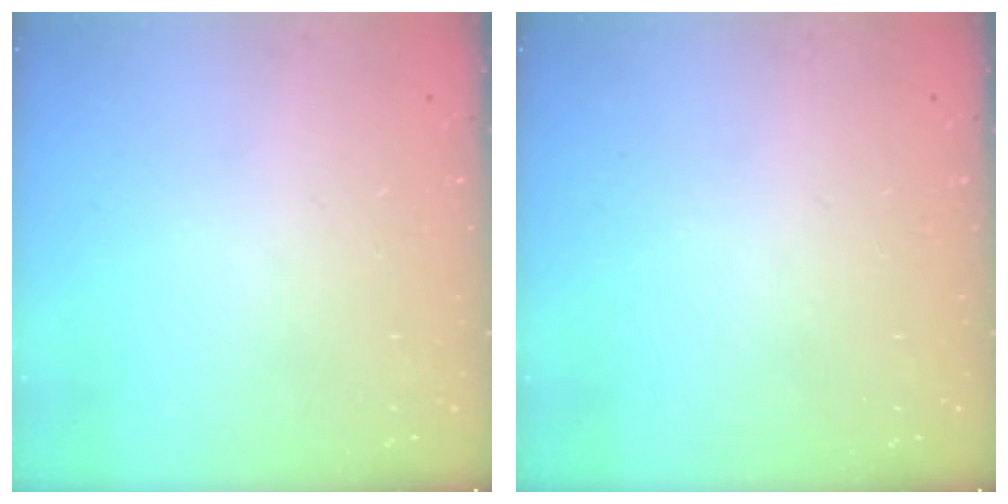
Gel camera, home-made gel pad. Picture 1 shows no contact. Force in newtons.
{"total": 0.0}